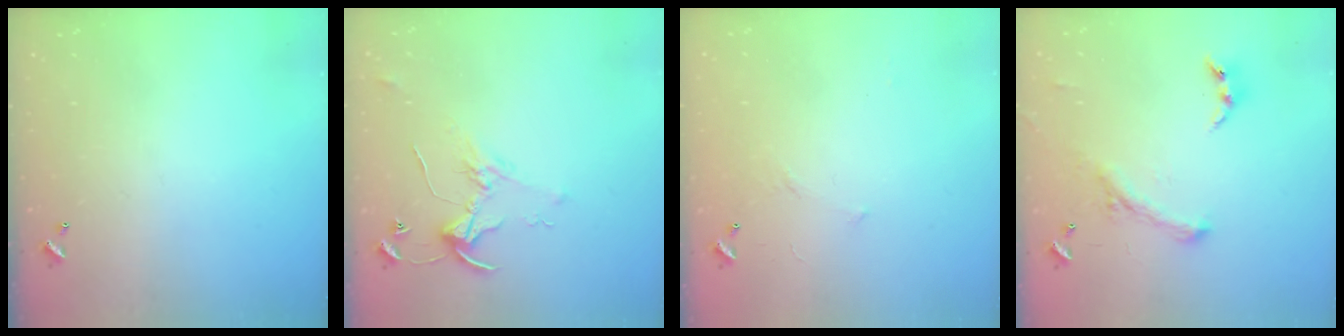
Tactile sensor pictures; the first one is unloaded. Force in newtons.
{"total": 2.2, "press": 2.1, "slide": 0.3}
{"total": 6.8, "press": 6.8, "slide": 0.8}
{"total": 0.9, "press": 0.9, "slide": 0.2}